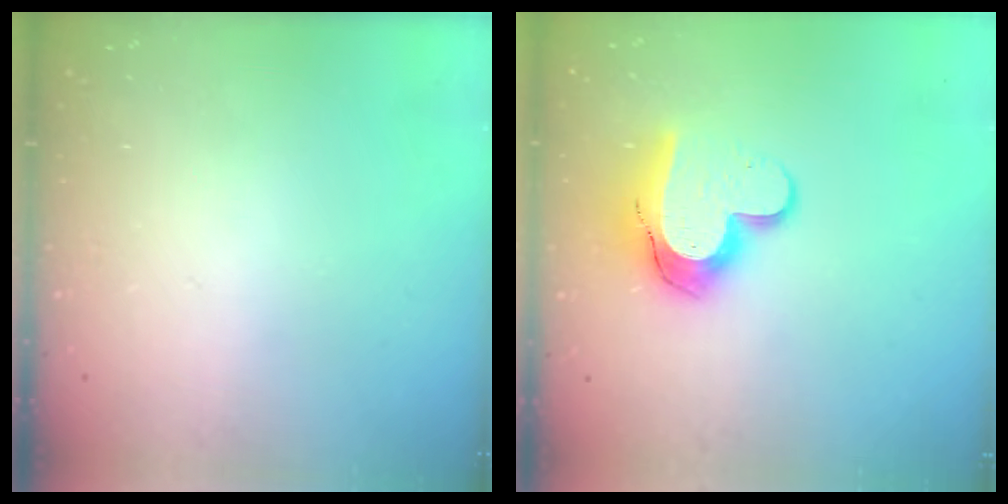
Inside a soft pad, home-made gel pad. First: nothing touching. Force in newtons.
{"total": 13.3, "press": 13.3, "slide": 1.1}